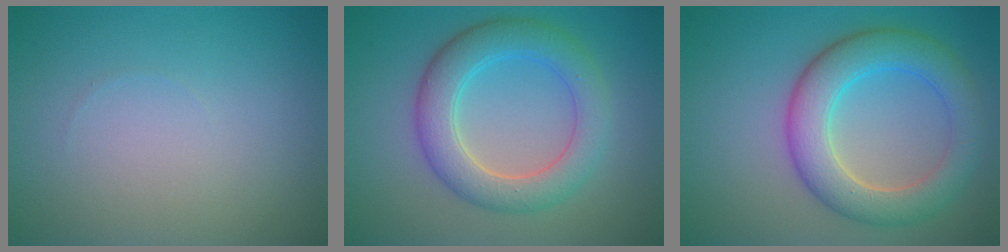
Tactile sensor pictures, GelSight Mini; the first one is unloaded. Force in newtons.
{"total": 5.6, "press": 5.6, "slide": 0.5}
{"total": 6.5, "press": 6.5, "slide": 0.2}